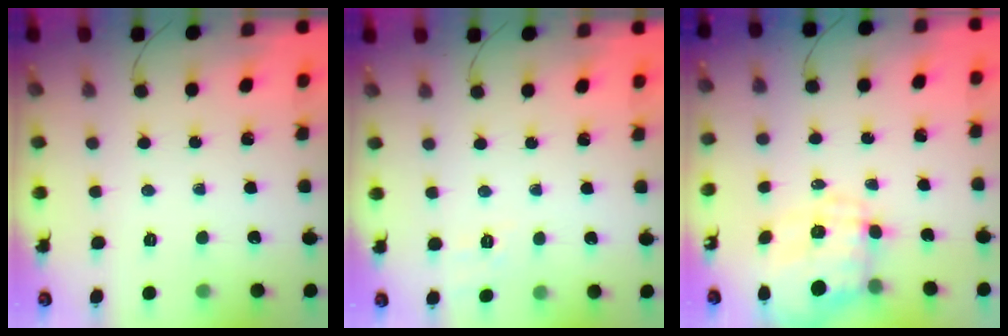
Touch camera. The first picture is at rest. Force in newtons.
{"total": 7.2, "press": 7.0, "slide": 1.9}
{"total": 4.1, "press": 3.5, "slide": 2.1}